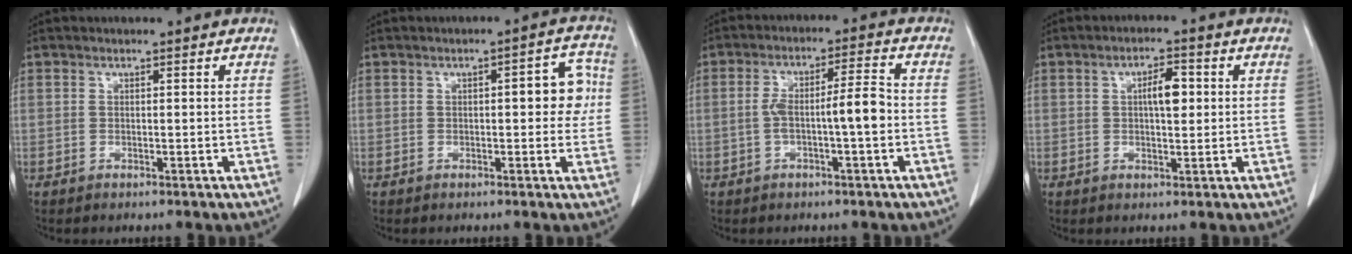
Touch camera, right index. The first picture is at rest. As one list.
[{"total": 5.8, "force": [0.5, 2.1, 5.3], "torque": [-0.055, 0.023, 0.002]}, {"total": 6.8, "force": [-1.2, 0.6, 6.7], "torque": [-0.122, 0.020, -0.021]}, {"total": 4.4, "force": [0.7, 1.5, 4.1], "torque": [-0.068, 0.007, 0.013]}]